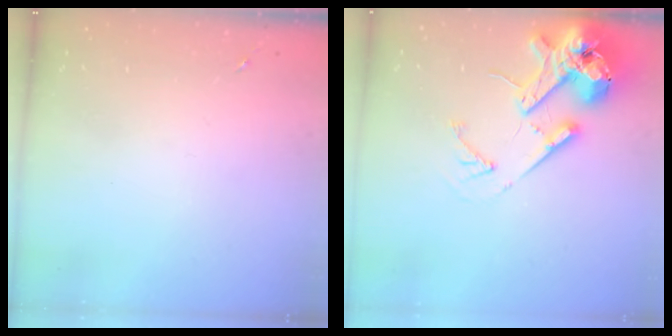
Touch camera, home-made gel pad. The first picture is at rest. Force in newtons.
{"total": 17.1, "press": 16.8, "slide": 2.7}